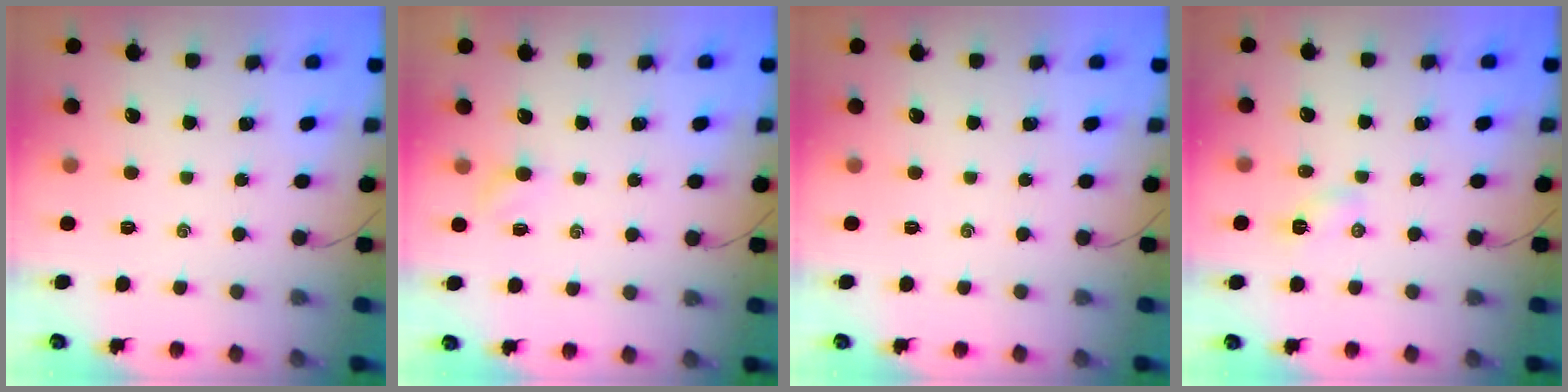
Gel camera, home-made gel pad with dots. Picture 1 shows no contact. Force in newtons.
{"total": 2.5, "press": 2.4, "slide": 0.8}
{"total": 0.0}
{"total": 2.9, "press": 2.7, "slide": 1.0}